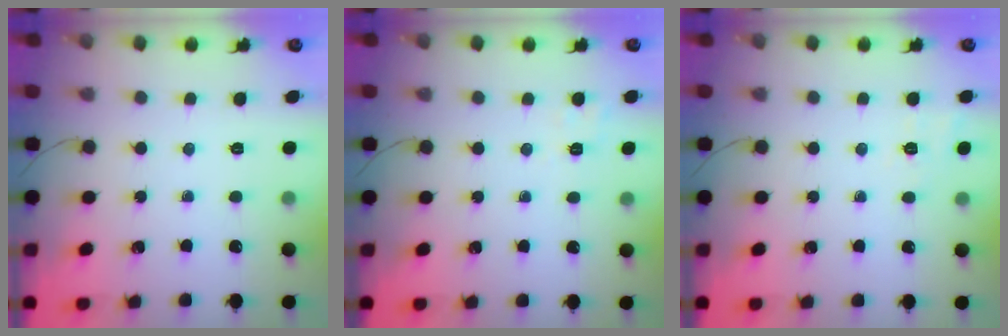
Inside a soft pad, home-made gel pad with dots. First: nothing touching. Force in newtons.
{"total": 3.0, "press": 2.3, "slide": 1.9}
{"total": 2.2, "press": 1.3, "slide": 1.8}